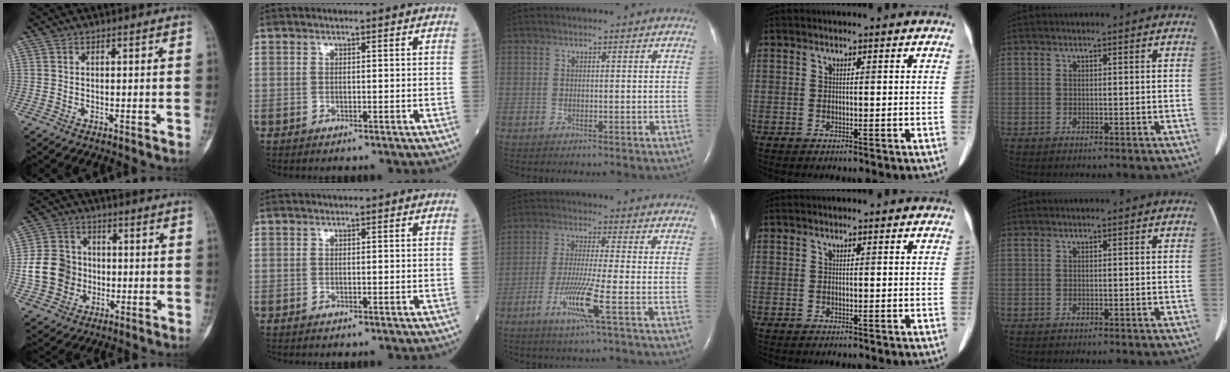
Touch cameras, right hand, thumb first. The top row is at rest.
{"thumb": {"total": 11.0, "force": [-1.4, 9.9, 4.7], "torque": [-0.066, 0.016, -0.027]}, "middle": {"total": 7.8, "force": [-3.3, -1.2, 7.0], "torque": [-0.142, -0.024, -0.069]}}